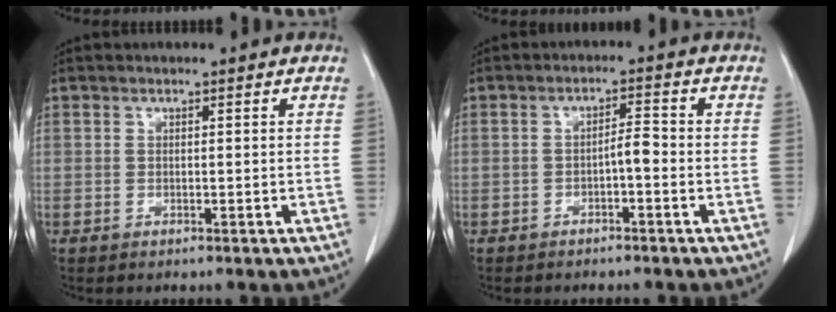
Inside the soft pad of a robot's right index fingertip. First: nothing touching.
{"total": 2.6, "force": [-1.0, 0.5, 2.3], "torque": [-0.035, 0.006, -0.017]}